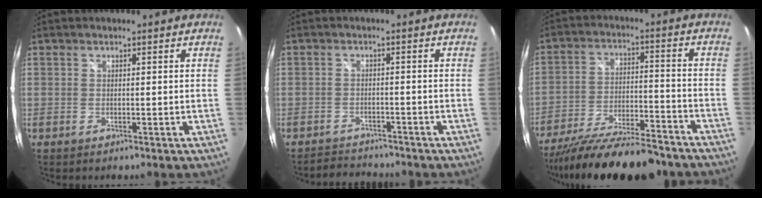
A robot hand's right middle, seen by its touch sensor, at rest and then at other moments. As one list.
[{"total": 4.6, "force": [-4.4, 1.2, 0.2], "torque": [-0.019, 0.008, -0.071]}, {"total": 21.8, "force": [-18.5, 4.1, 10.6], "torque": [-0.195, -0.043, -0.280]}]